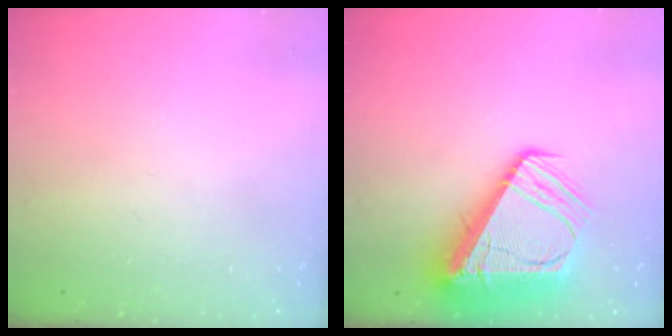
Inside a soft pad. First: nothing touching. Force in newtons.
{"total": 16.1, "press": 16.0, "slide": 1.9}